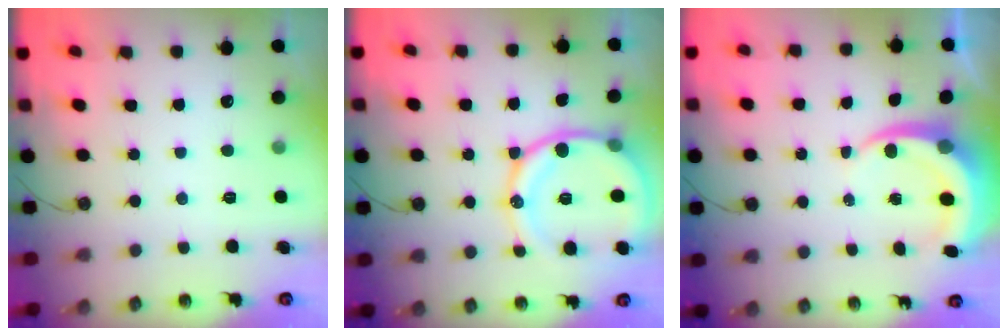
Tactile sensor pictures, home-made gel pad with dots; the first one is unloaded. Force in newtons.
{"total": 16.5, "press": 16.4, "slide": 1.4}
{"total": 6.3, "press": 6.3, "slide": 0.8}